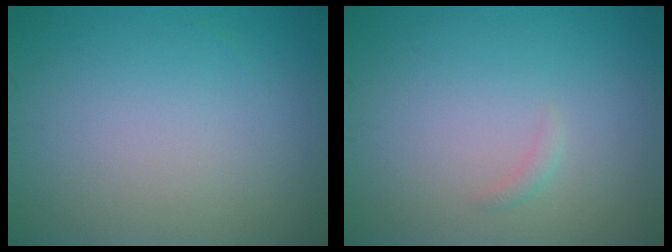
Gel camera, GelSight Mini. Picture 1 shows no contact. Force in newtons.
{"total": 0.6, "press": 0.6, "slide": 0.0}